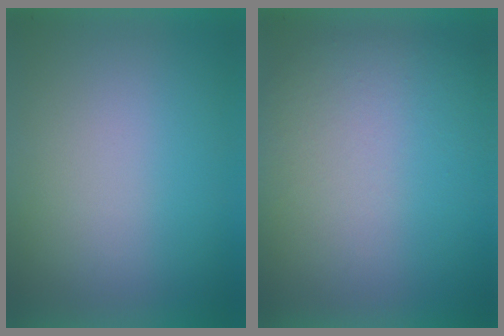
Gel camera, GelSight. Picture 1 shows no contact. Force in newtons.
{"total": 3.0}